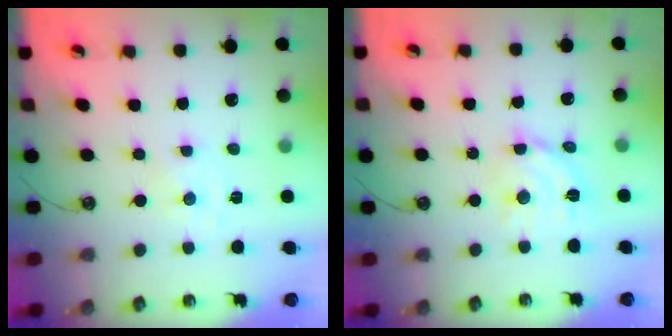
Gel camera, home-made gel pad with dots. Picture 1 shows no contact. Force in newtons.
{"total": 12.0, "press": 12.0, "slide": 1.0}